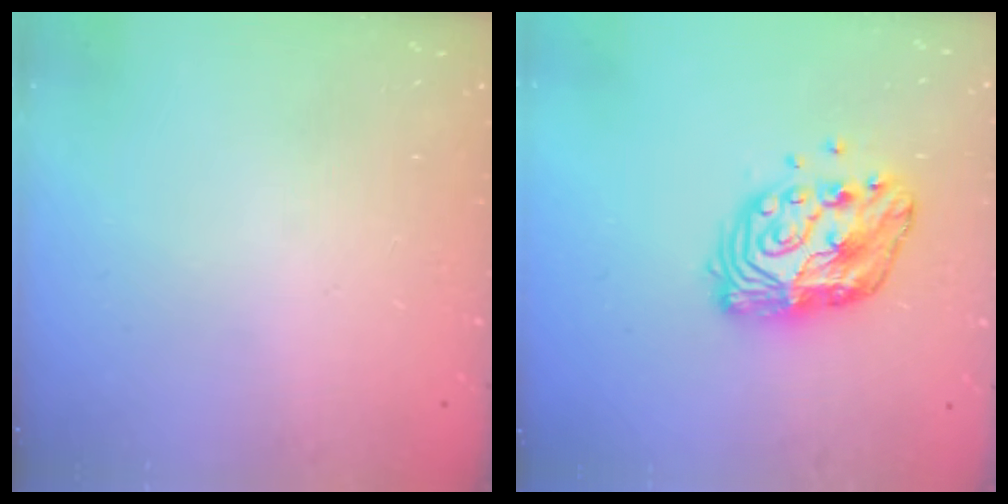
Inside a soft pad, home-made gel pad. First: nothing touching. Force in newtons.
{"total": 12.7, "press": 12.6, "slide": 1.0}